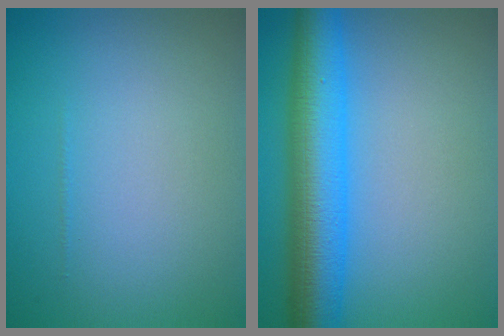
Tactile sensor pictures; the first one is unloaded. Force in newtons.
{"total": 8.4, "press": 8.4, "slide": 0.3}